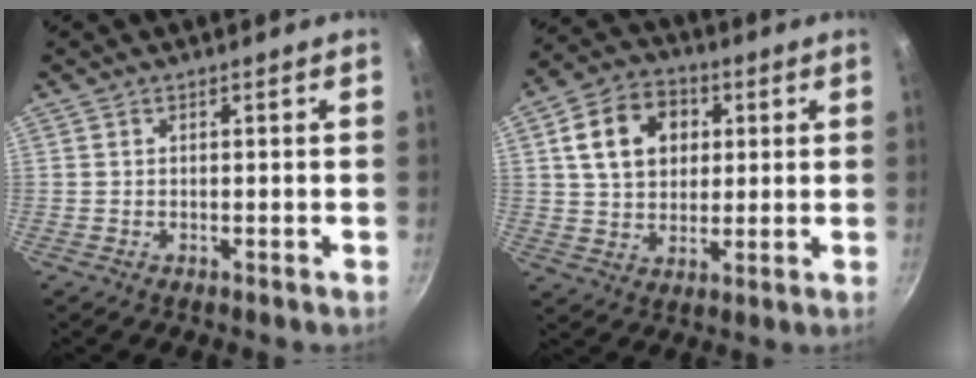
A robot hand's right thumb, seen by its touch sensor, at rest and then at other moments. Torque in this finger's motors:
{"motor_torque": [0.63, 2.06, 1.05, 0.22, 0.09]}